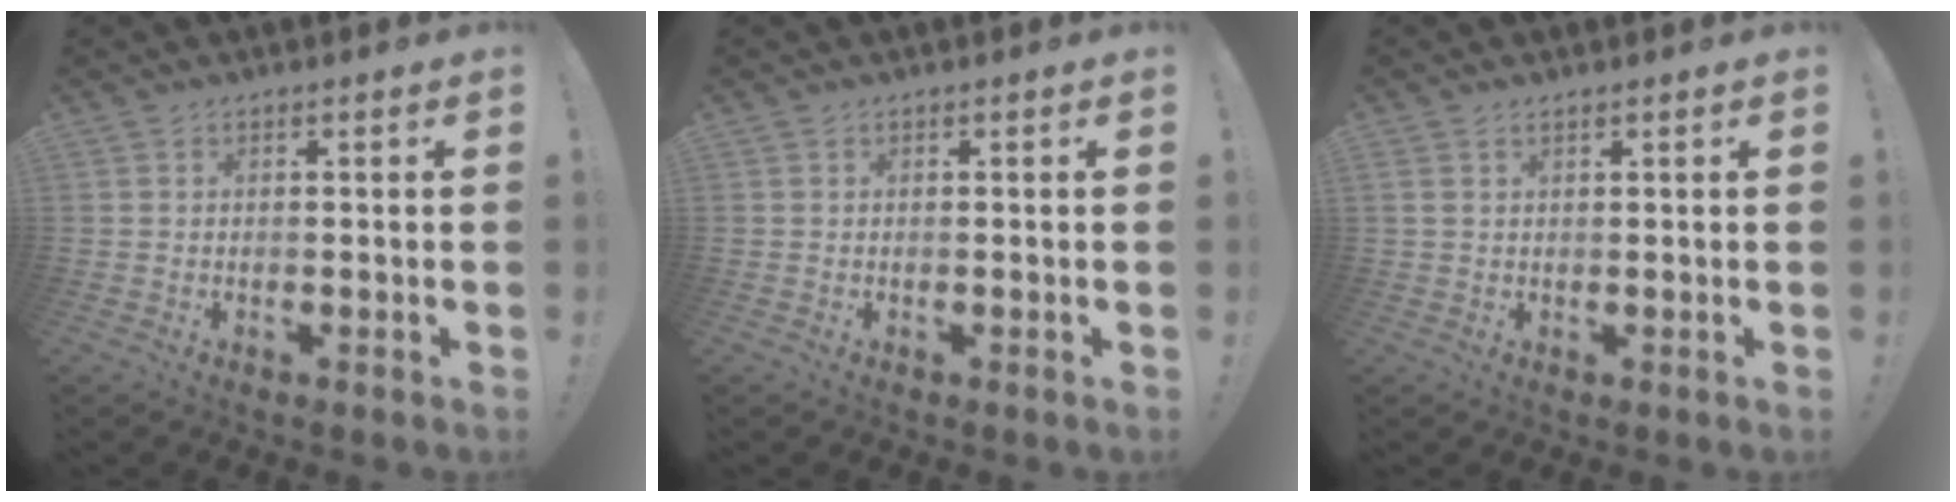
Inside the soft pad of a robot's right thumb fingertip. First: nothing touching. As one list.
[{"total": 0.0}, {"total": 1.6, "force": [1.1, 0.7, 1.0], "torque": [-0.024, 0.002, 0.022]}]